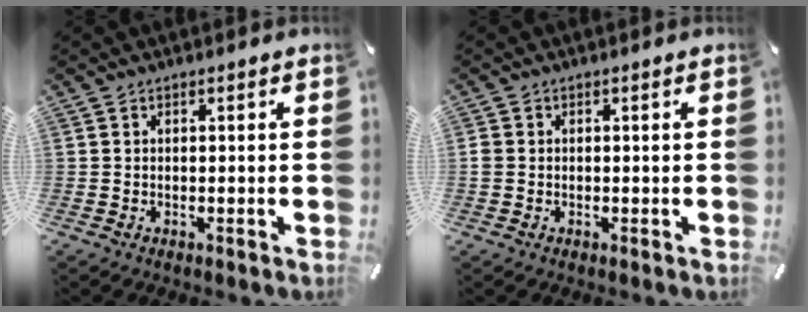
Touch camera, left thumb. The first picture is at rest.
{"total": 1.4, "force": [-0.1, 1.3, 0.6], "torque": [-0.011, 0.005, -0.004]}